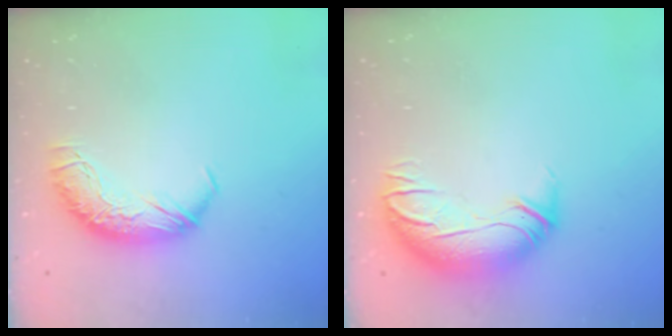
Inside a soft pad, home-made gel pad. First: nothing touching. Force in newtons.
{"total": 3.0, "press": 0.4, "slide": 2.9}